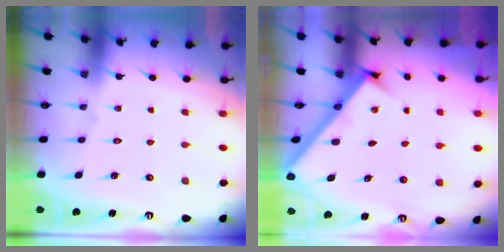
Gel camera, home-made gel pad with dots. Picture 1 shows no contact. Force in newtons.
{"total": 2.9, "press": 2.8, "slide": 0.4}